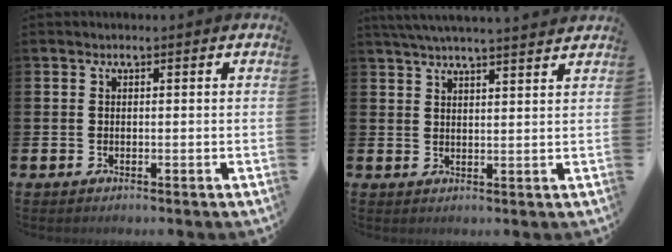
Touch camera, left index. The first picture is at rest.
{"total": 4.7, "force": [4.4, -0.3, 1.5], "torque": [-0.040, -0.015, 0.080]}